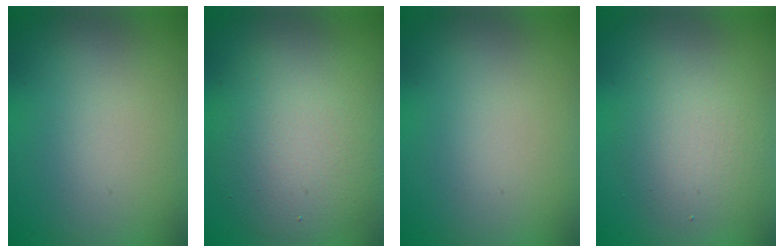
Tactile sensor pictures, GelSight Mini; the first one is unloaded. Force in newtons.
{"total": 7.3, "press": 7.3, "slide": 0.5}
{"total": 0.0}
{"total": 3.7, "press": 3.7, "slide": 0.4}